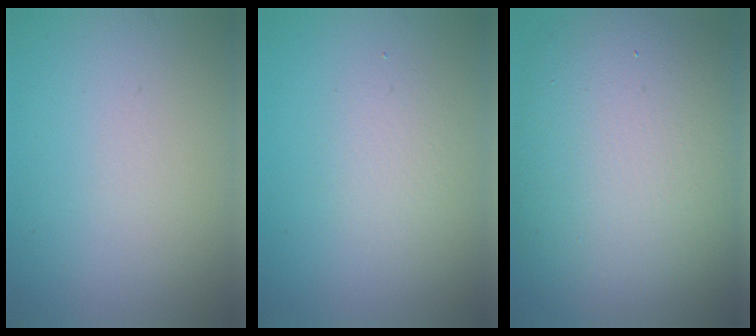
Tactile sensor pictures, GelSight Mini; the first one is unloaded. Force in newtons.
{"total": 1.5, "press": 1.5, "slide": 0.1}
{"total": 14.2, "press": 14.2, "slide": 0.7}